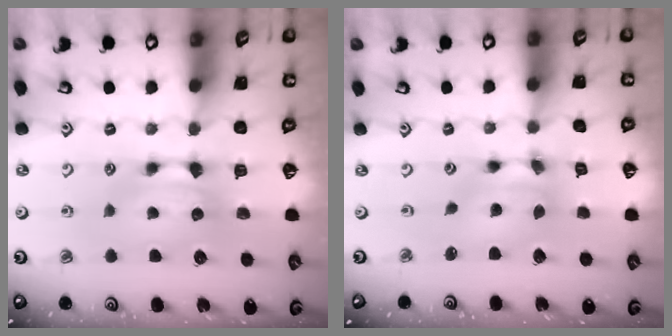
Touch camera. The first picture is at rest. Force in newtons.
{"total": 5.4, "press": 5.0, "slide": 2.0}